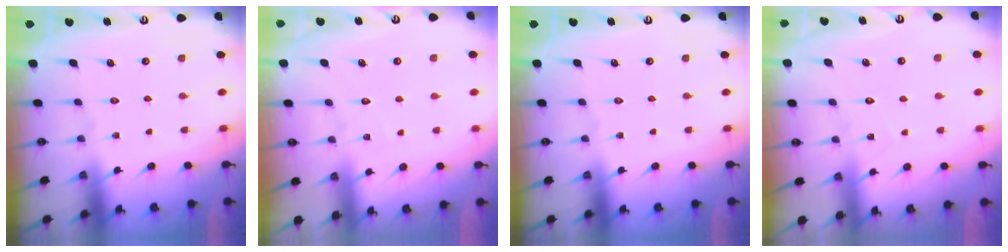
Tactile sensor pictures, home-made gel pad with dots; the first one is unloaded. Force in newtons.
{"total": 2.6, "press": 2.6, "slide": 0.3}
{"total": 0.0}
{"total": 5.7, "press": 5.7, "slide": 0.6}